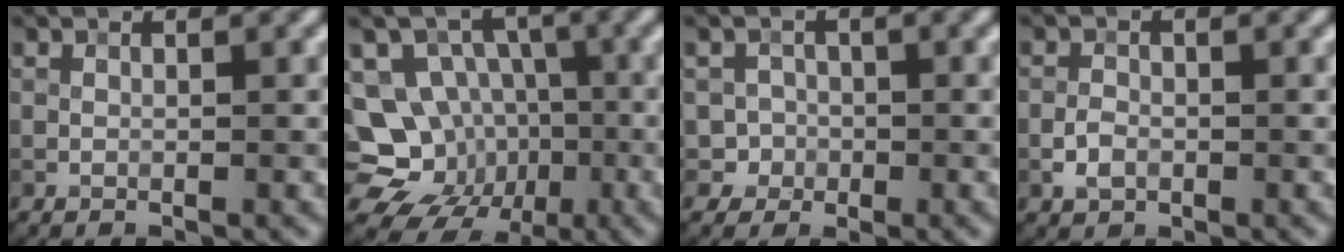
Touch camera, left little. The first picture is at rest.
{"total": 14.7, "force": [-3.7, 13.2, 5.4], "torque": [-0.132, 0.012, -0.056]}
{"total": 2.6, "force": [-0.2, 2.6, 0.4], "torque": [0.008, 0.008, -0.003]}
{"total": 1.5, "force": [-0.7, 1.1, 0.8], "torque": [-0.012, 0.002, -0.018]}